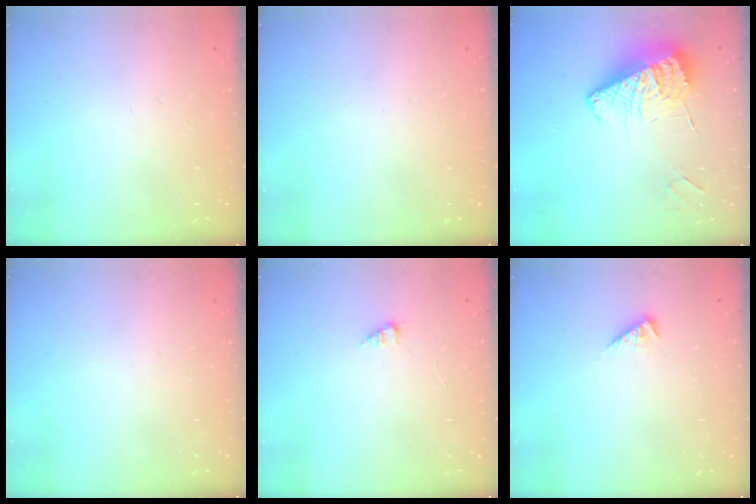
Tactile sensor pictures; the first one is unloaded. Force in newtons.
{"total": 0.0}
{"total": 14.5, "press": 14.4, "slide": 1.8}
{"total": 0.0}
{"total": 1.6, "press": 1.6, "slide": 0.2}
{"total": 3.5, "press": 3.4, "slide": 0.6}